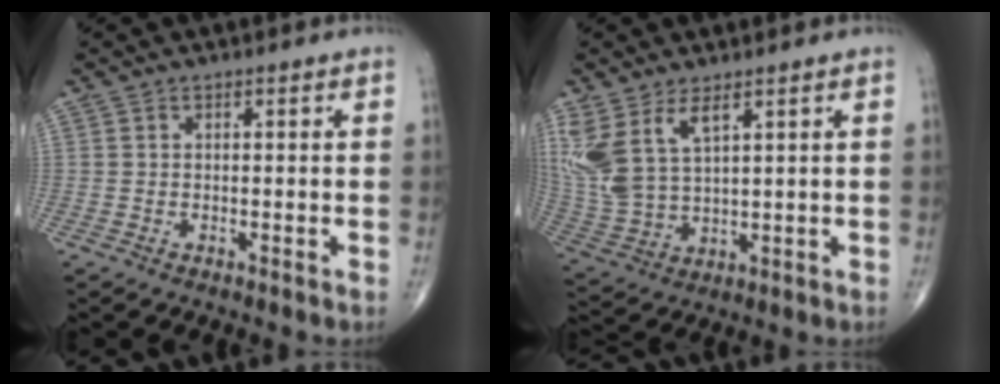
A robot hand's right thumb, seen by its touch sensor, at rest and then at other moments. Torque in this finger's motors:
{"motor_torque": [-0.25, 0.94, 0.78, 0.77, 0.14]}